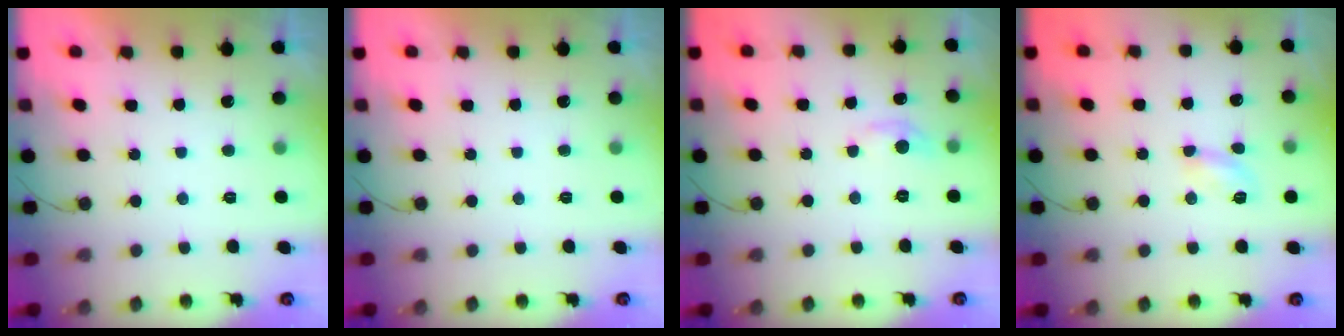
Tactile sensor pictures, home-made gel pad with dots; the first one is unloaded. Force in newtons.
{"total": 0.0}
{"total": 5.3, "press": 5.2, "slide": 0.9}
{"total": 4.3, "press": 4.3, "slide": 0.6}